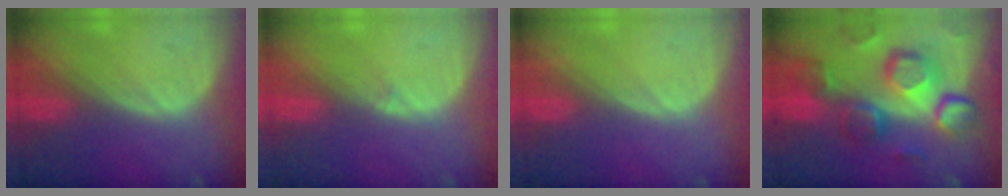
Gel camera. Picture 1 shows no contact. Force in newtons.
{"total": 0.9, "press": 0.5, "slide": 0.7}
{"total": 0.0}
{"total": 12.3, "press": 10.7, "slide": 6.0}